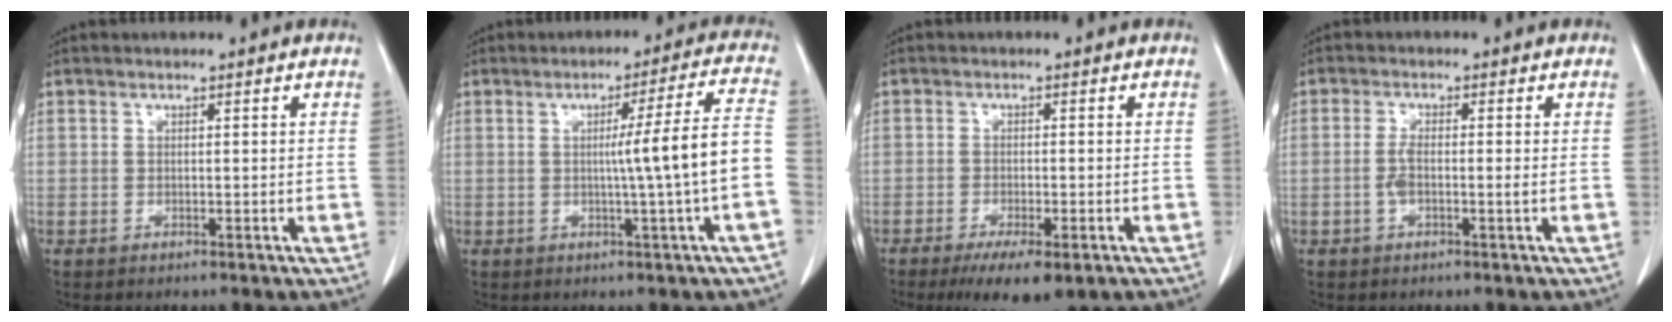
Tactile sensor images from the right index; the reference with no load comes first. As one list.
[{"total": 9.8, "force": [-1.2, -2.1, 9.5], "torque": [-0.133, 0.006, -0.014]}, {"total": 7.9, "force": [-5.0, 2.0, 5.8], "torque": [-0.084, -0.017, -0.071]}, {"total": 2.7, "force": [-0.6, 0.4, 2.6], "torque": [-0.055, 0.002, -0.012]}]